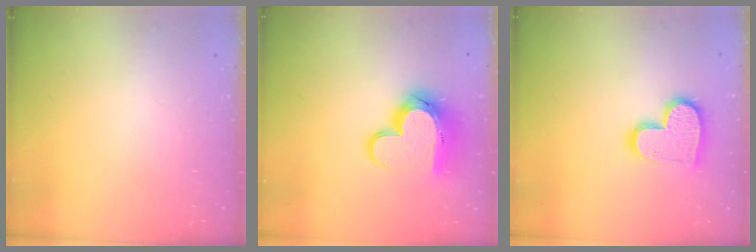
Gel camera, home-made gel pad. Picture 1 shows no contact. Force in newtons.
{"total": 14.8, "press": 14.7, "slide": 1.3}
{"total": 13.0, "press": 13.0, "slide": 1.1}